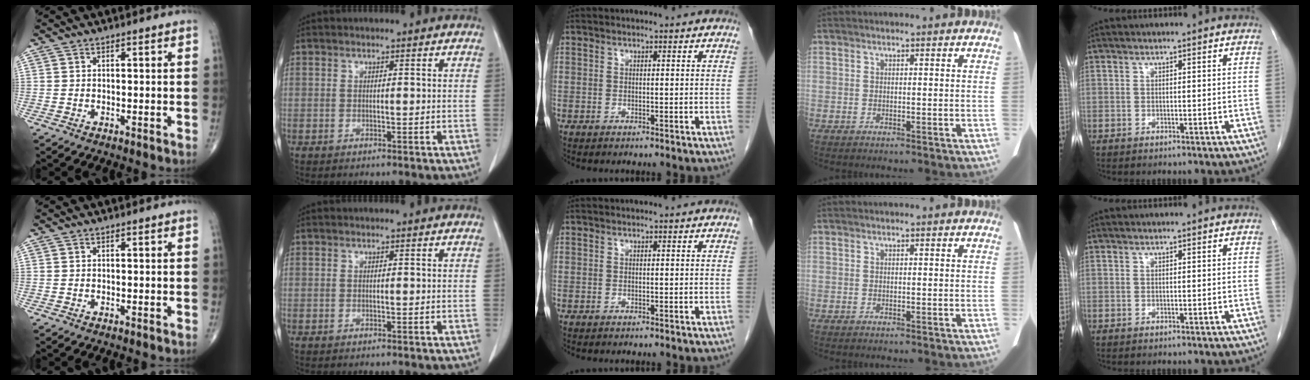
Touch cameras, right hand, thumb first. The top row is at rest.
{}